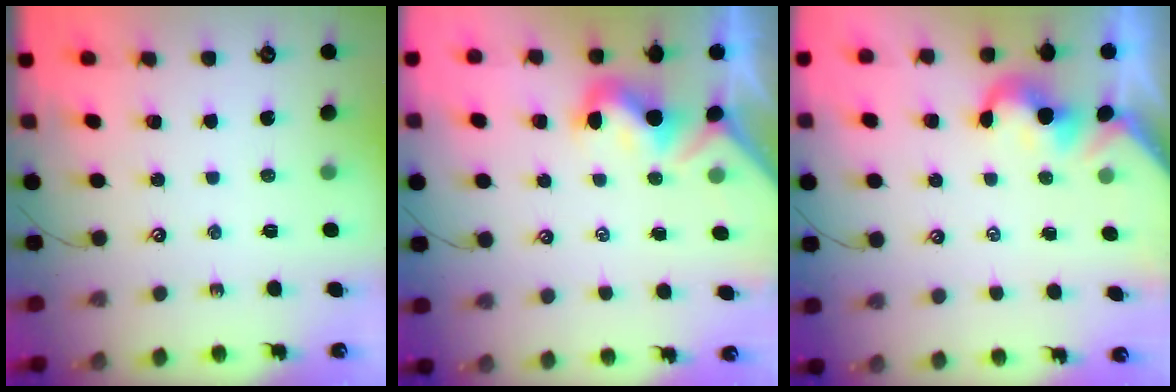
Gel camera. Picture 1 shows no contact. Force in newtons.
{"total": 1.0, "press": 0.7, "slide": 0.6}
{"total": 0.6, "press": 0.5, "slide": 0.3}